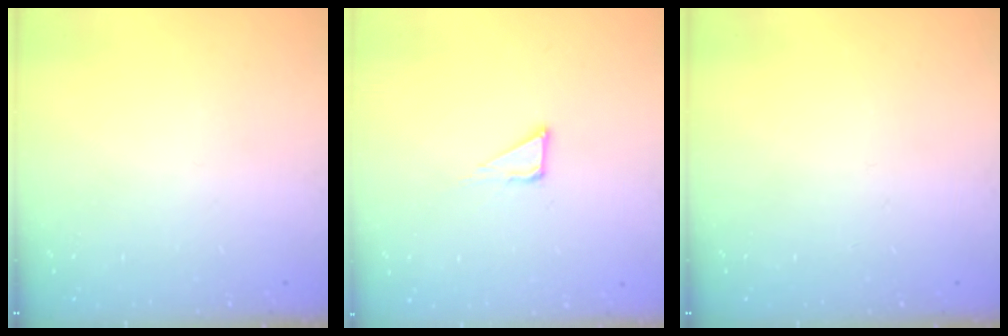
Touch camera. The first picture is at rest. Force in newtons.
{"total": 3.9, "press": 3.9, "slide": 0.3}
{"total": 0.0}